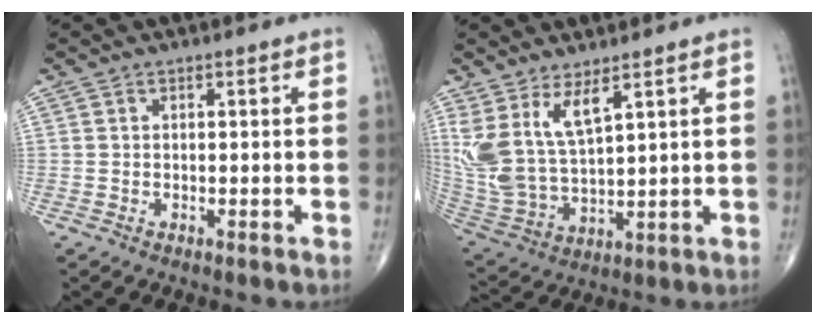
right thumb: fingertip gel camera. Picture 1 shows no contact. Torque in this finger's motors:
{"motor_torque": [-0.34, 0.70, 1.12, 1.12, 0.14]}